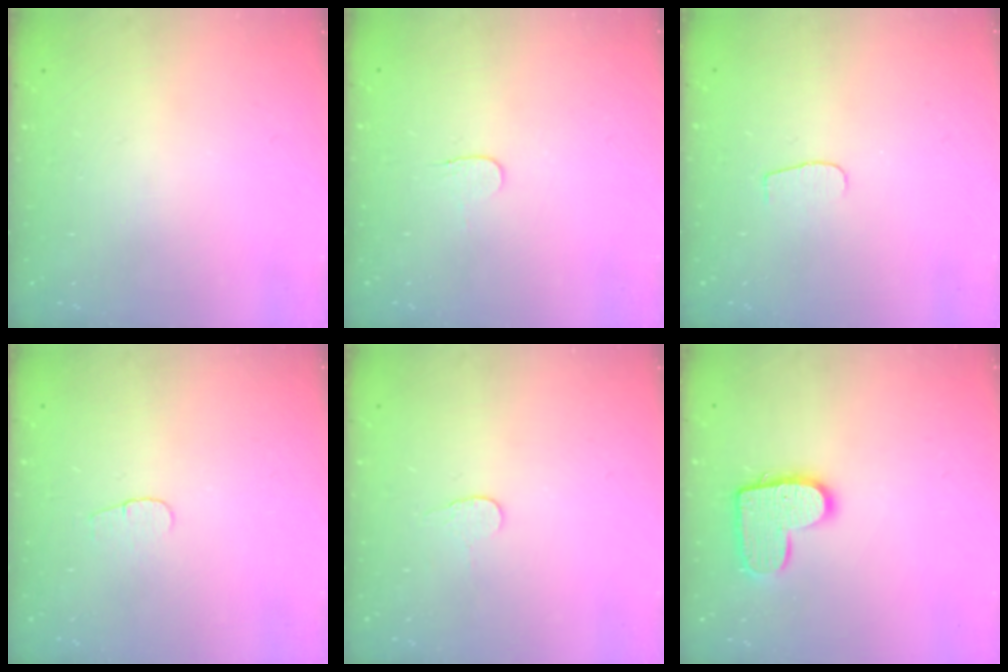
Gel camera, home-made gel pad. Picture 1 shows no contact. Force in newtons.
{"total": 3.9, "press": 3.8, "slide": 0.4}
{"total": 3.8, "press": 3.7, "slide": 0.4}
{"total": 3.6, "press": 3.6, "slide": 0.4}
{"total": 3.8, "press": 3.8, "slide": 0.3}
{"total": 12.0, "press": 11.9, "slide": 0.6}